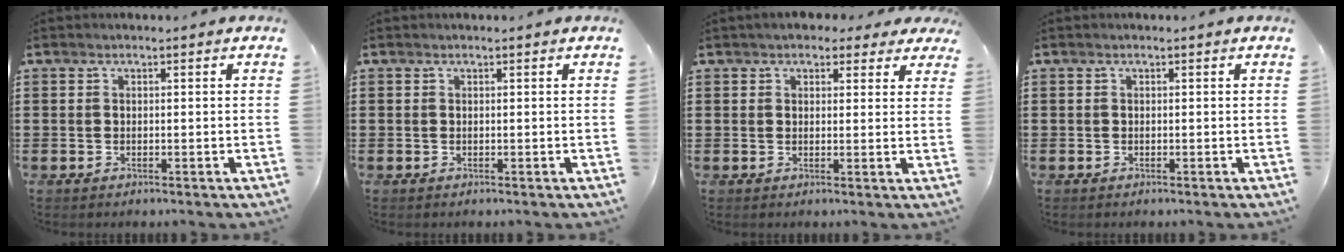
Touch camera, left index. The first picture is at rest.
{"total": 0.0}
{"total": 3.2, "force": [2.6, 1.4, 1.1], "torque": [-0.022, 0.001, 0.046]}
{"total": 0.0}